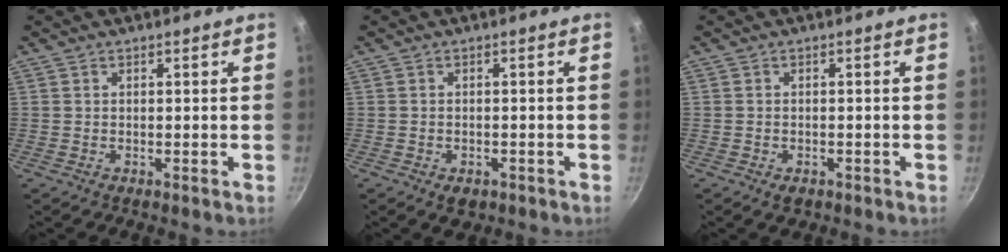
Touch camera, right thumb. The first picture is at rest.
{"total": 2.9, "force": [-1.4, 1.9, 1.6], "torque": [-0.022, 0.008, -0.011]}
{"total": 2.0, "force": [-1.1, 1.3, 1.1], "torque": [-0.018, 0.004, -0.010]}